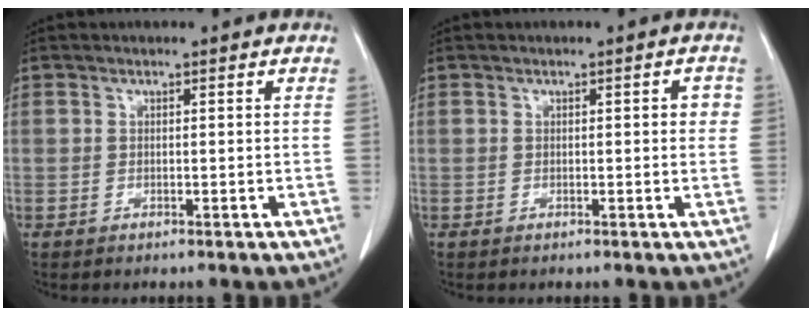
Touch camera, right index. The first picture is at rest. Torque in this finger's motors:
{"motor_torque": [-0.08, 0.13, 0.00, 0.00]}